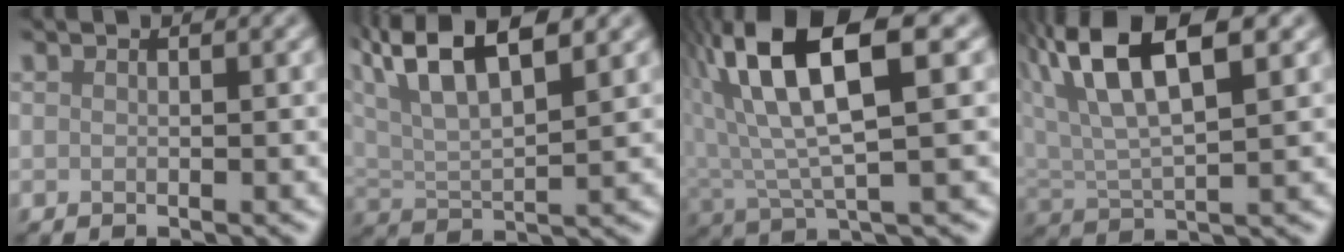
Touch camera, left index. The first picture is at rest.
{"total": 8.7, "force": [5.2, 3.2, 6.3], "torque": [-0.118, 0.023, 0.090]}
{"total": 9.6, "force": [3.8, 2.9, 8.4], "torque": [-0.170, 0.015, 0.067]}
{"total": 10.4, "force": [5.1, 4.0, 8.1], "torque": [-0.168, 0.025, 0.085]}